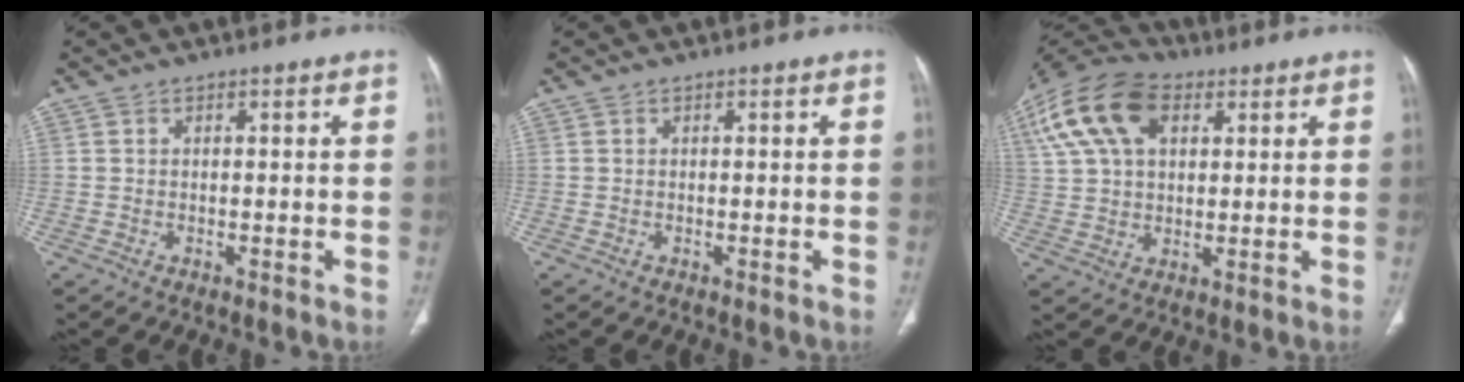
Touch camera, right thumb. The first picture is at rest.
{"total": 0.0}
{"total": 18.1, "force": [7.1, 11.1, 12.4], "torque": [-0.258, 0.019, 0.126]}